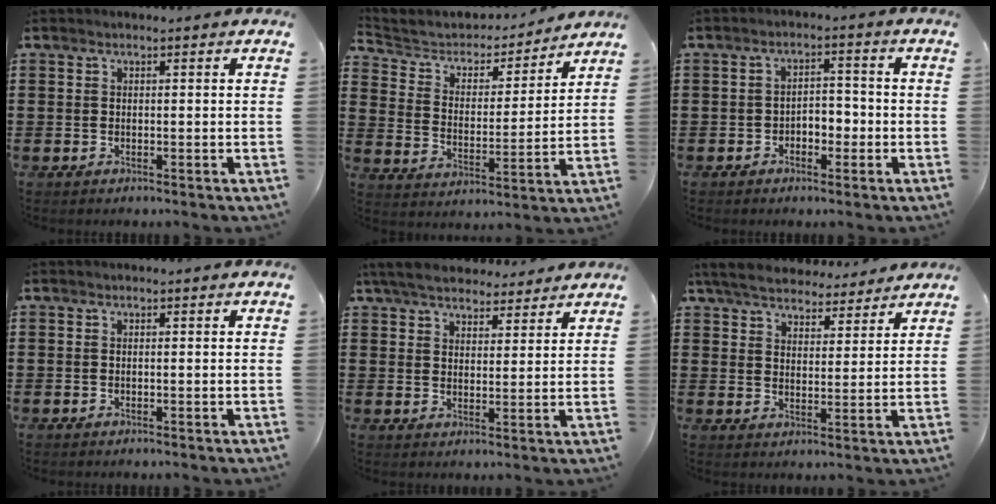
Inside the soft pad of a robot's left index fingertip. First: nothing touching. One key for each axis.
{"total": 4.3, "fx": 3.9, "fy": 1.8, "fz": 0.5, "tx": -0.041, "ty": -0.031, "tz": 0.059}
{"total": 2.9, "fx": -1.7, "fy": 1.7, "fz": 1.5, "tx": -0.032, "ty": 0.006, "tz": -0.039}
{"total": 0.0}
{"total": 5.6, "fx": 5.1, "fy": 1.4, "fz": 1.7, "tx": -0.051, "ty": -0.013, "tz": 0.095}
{"total": 5.8, "fx": 5.4, "fy": 1.2, "fz": 1.6, "tx": -0.054, "ty": -0.020, "tz": 0.097}